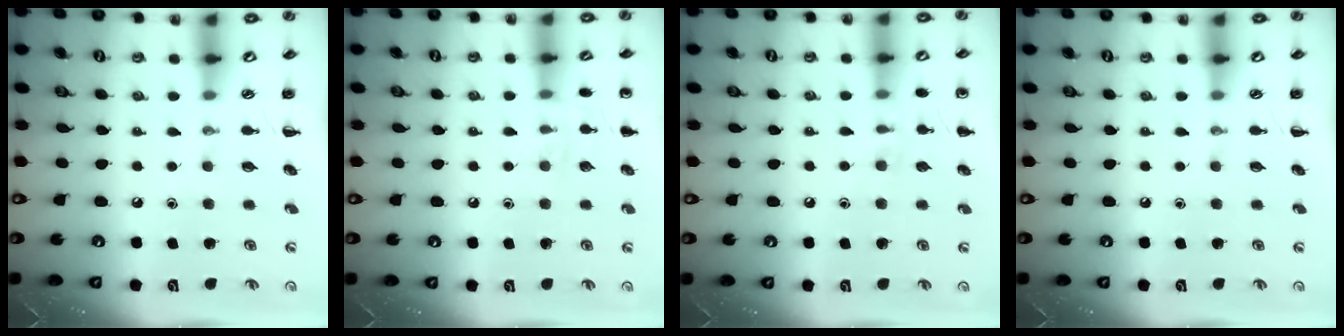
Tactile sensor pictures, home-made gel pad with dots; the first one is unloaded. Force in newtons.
{"total": 6.6, "press": 6.5, "slide": 1.3}
{"total": 7.7, "press": 7.4, "slide": 2.0}
{"total": 0.0}